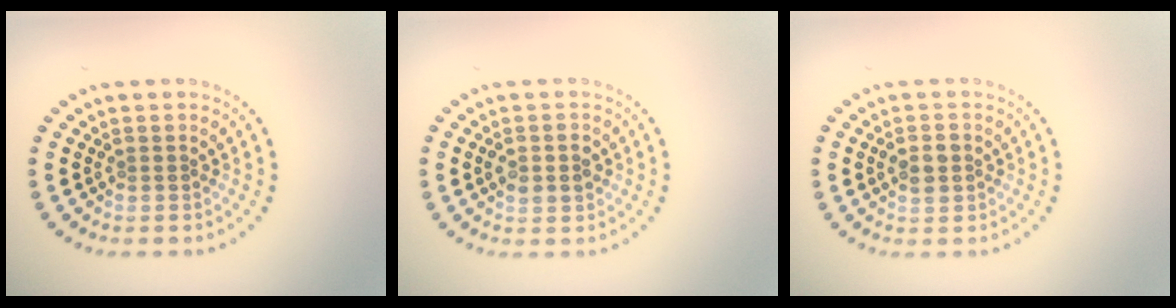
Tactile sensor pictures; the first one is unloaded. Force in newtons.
{"total": 2.8, "press": 2.8, "slide": 0.1}
{"total": 2.5, "press": 2.5, "slide": 0.2}